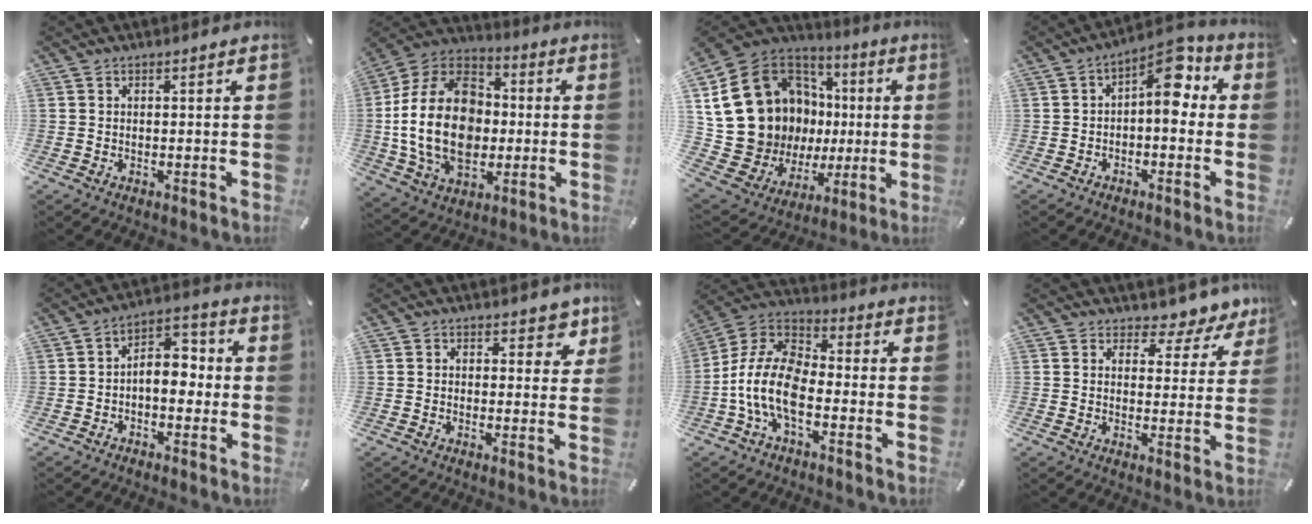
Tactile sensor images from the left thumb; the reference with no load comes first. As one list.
[{"total": 22.0, "force": [-1.9, 16.2, 14.8], "torque": [-0.310, 0.010, -0.034]}, {"total": 20.5, "force": [2.8, 17.9, 9.6], "torque": [-0.197, -0.050, 0.096]}, {"total": 9.1, "force": [2.7, 4.4, 7.4], "torque": [-0.107, -0.023, 0.040]}, {"total": 7.3, "force": [-1.9, 4.5, 5.4], "torque": [-0.078, 0.014, -0.035]}, {"total": 5.4, "force": [3.0, 3.7, 2.6], "torque": [-0.004, -0.014, 0.045]}, {"total": 12.5, "force": [-6.0, 6.6, 8.9], "torque": [-0.197, 0.009, -0.116]}, {"total": 5.7, "force": [4.5, 3.1, 1.6], "torque": [-0.014, -0.045, 0.075]}]